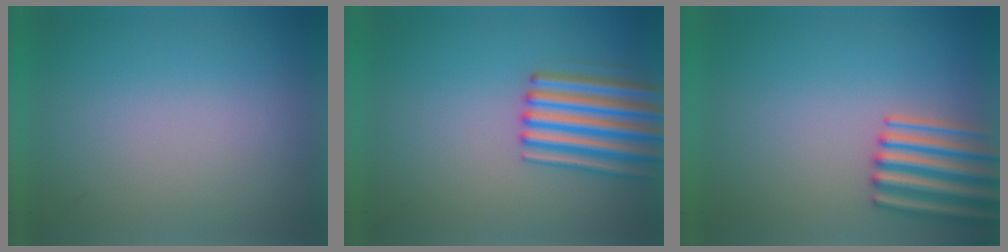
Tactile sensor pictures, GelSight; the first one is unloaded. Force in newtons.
{"total": 4.7}
{"total": 4.3}